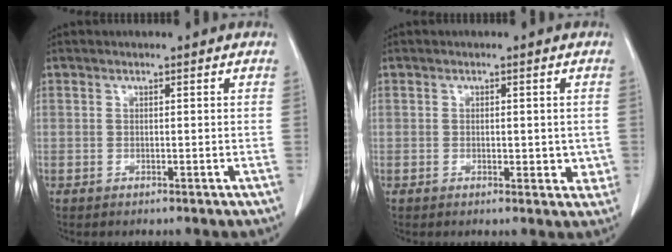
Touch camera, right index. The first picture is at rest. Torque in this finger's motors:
{"motor_torque": [-0.03, 0.04, 0.01, 0.00]}